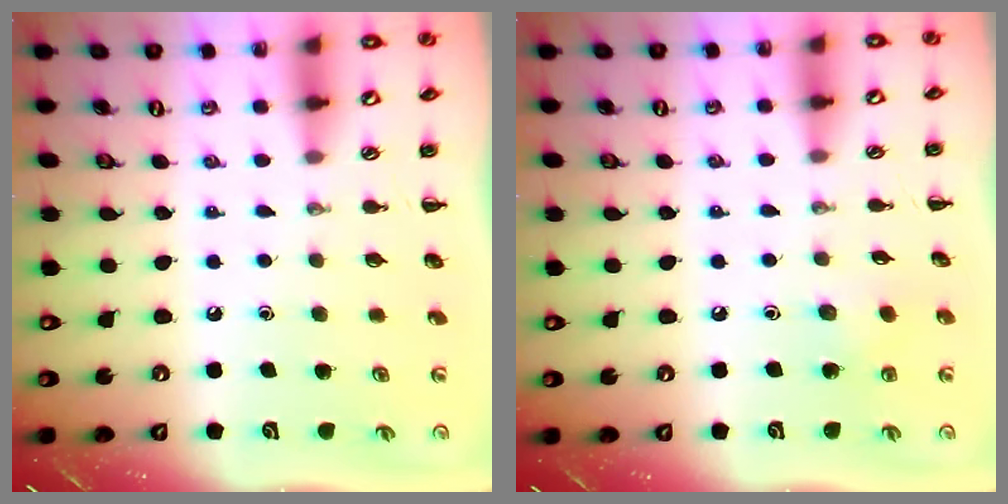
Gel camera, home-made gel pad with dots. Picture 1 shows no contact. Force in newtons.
{"total": 5.1, "press": 4.8, "slide": 1.6}